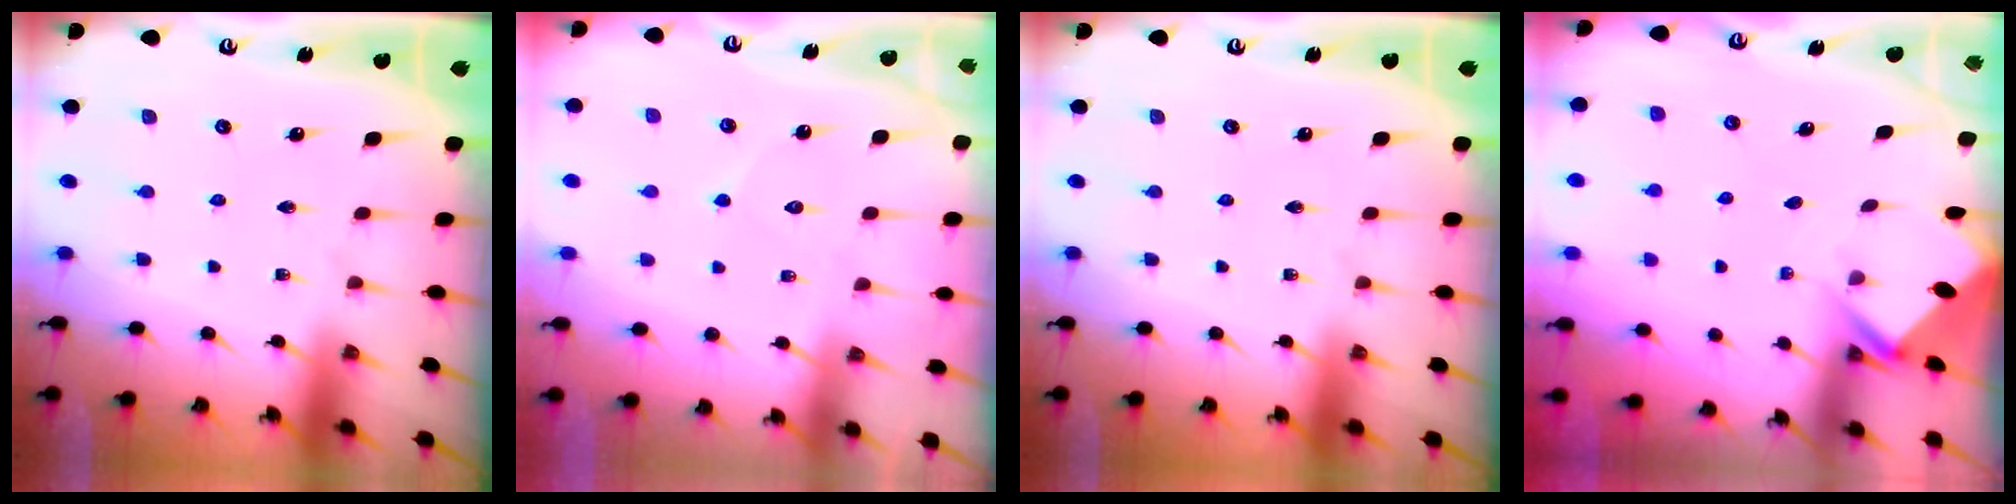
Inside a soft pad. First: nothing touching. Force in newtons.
{"total": 5.6, "press": 5.6, "slide": 0.6}
{"total": 0.0}
{"total": 2.6, "press": 2.6, "slide": 0.2}